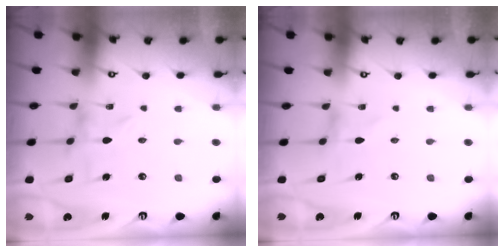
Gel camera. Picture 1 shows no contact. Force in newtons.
{"total": 0.0}